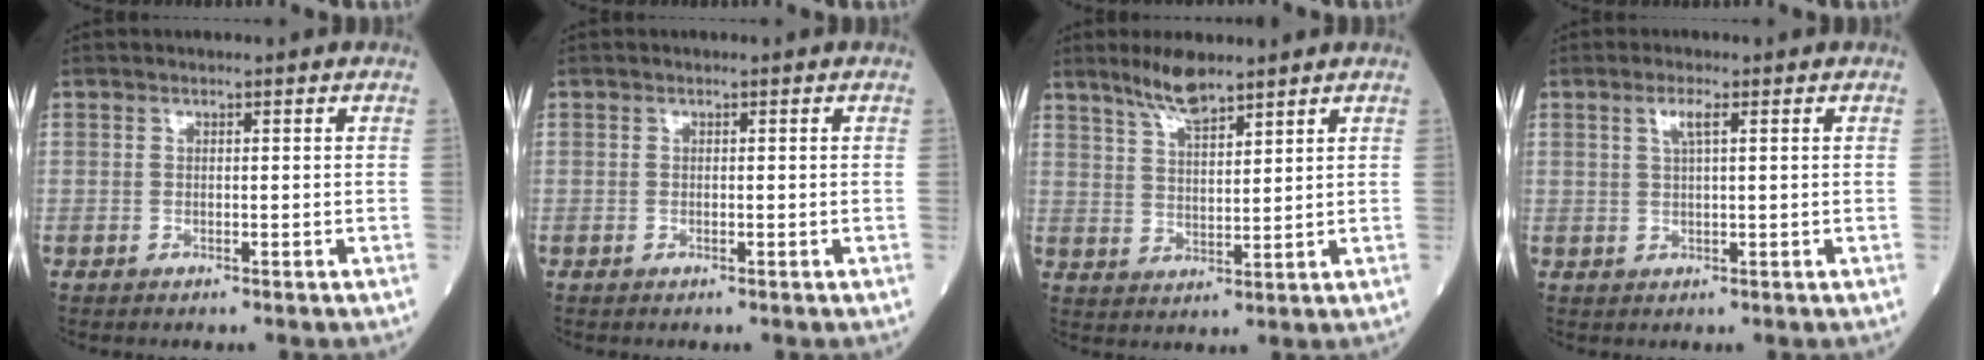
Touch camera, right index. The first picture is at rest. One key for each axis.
{"total": 0.0}
{"total": 6.1, "fx": 5.0, "fy": 0.9, "fz": 3.4, "tx": -0.072, "ty": 0.000, "tz": 0.096}
{"total": 2.5, "fx": 1.1, "fy": 0.3, "fz": 2.2, "tx": -0.048, "ty": 0.004, "tz": 0.020}